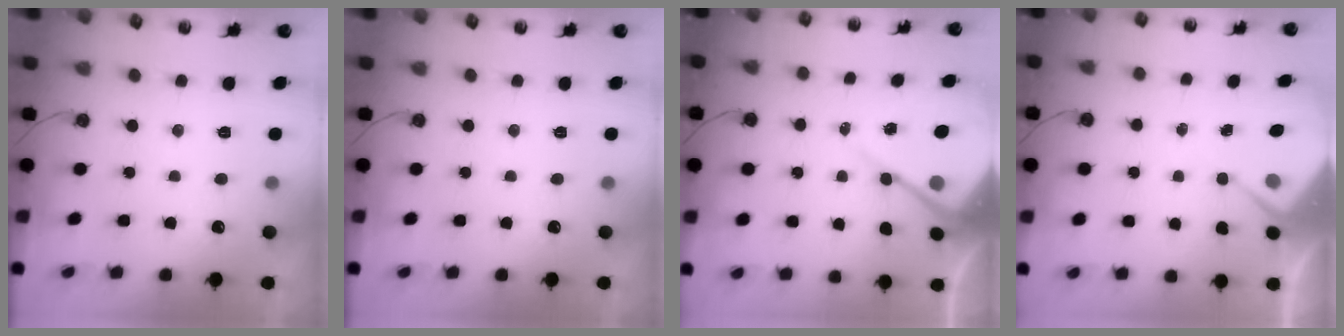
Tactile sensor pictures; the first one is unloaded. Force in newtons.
{"total": 0.0}
{"total": 9.5, "press": 9.5, "slide": 0.7}
{"total": 4.0, "press": 3.9, "slide": 0.5}